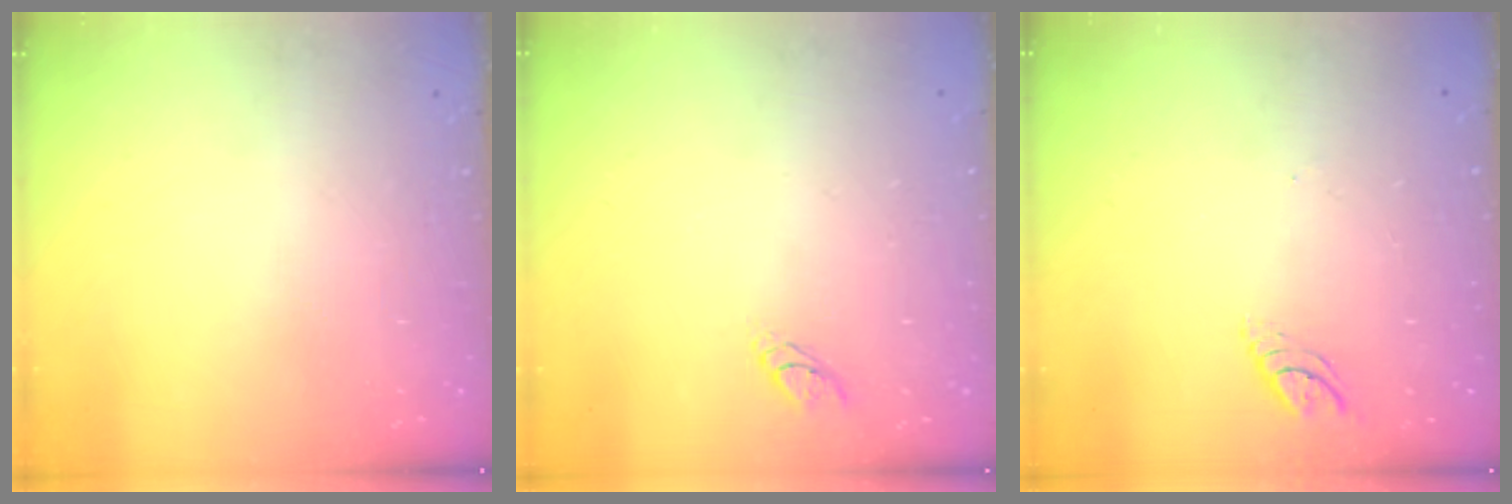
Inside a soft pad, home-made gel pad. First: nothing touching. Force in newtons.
{"total": 2.8, "press": 2.8, "slide": 0.3}
{"total": 4.1, "press": 4.1, "slide": 0.5}